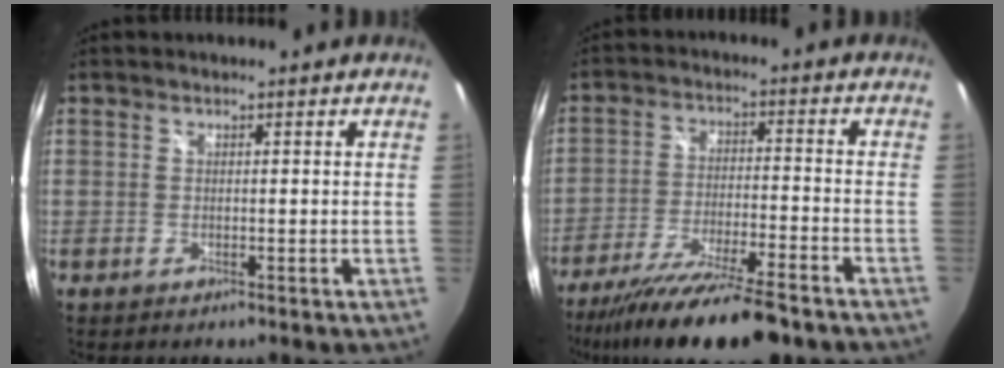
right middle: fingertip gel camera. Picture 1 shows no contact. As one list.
[{"total": 17.6, "force": [-14.2, 2.2, 10.1], "torque": [-0.199, -0.038, -0.234]}]